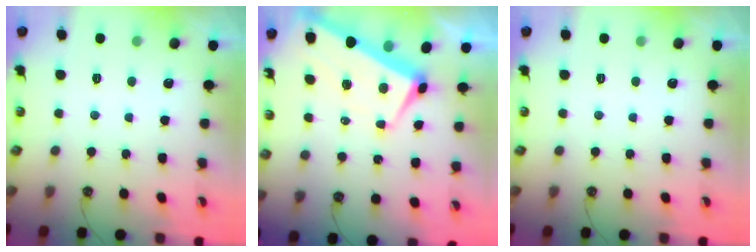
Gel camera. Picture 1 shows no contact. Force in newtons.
{"total": 1.2, "press": 0.3, "slide": 1.1}
{"total": 0.0}